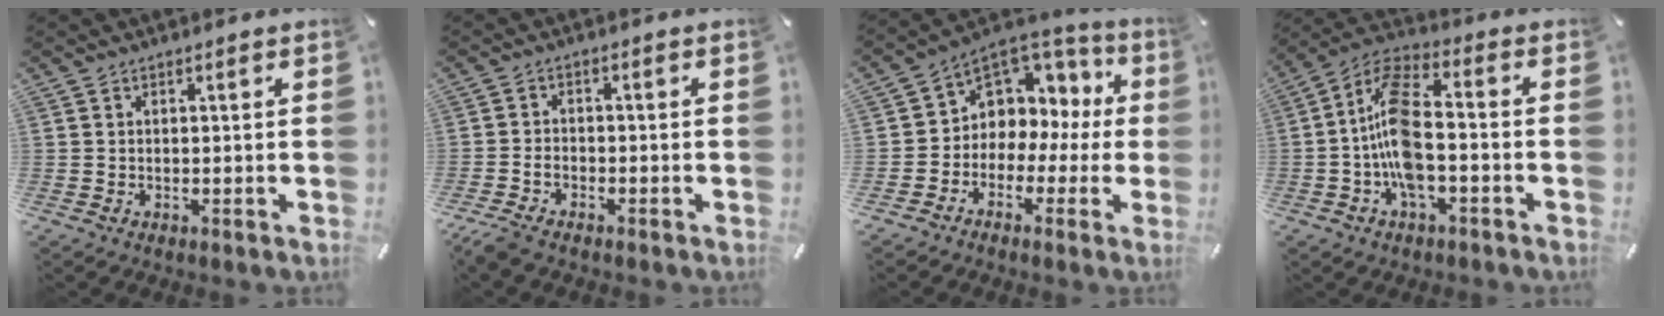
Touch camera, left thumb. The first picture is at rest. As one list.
[{"total": 3.0, "force": [-2.2, 1.4, 1.6], "torque": [-0.039, 0.009, -0.045]}, {"total": 6.9, "force": [1.7, 6.4, 1.8], "torque": [-0.033, -0.035, 0.032]}, {"total": 12.3, "force": [-3.5, 5.8, 10.3], "torque": [-0.217, 0.011, -0.066]}]